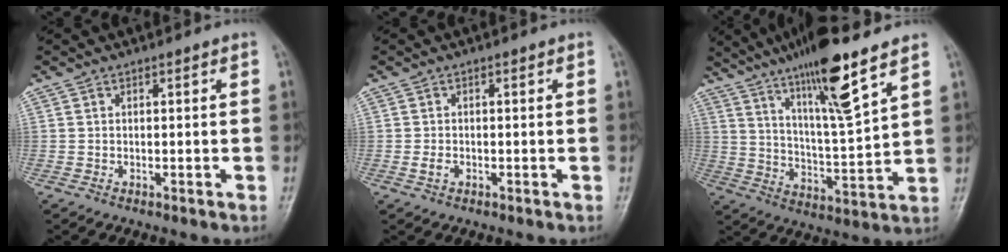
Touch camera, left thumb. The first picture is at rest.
{"total": 1.6, "force": [-0.6, 1.2, 1.0], "torque": [-0.018, 0.001, -0.012]}
{"total": 16.0, "force": [10.2, 1.9, 12.2], "torque": [-0.205, -0.055, 0.179]}